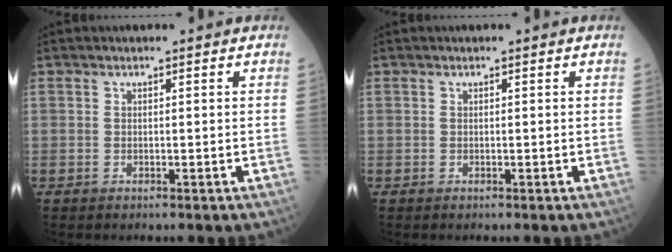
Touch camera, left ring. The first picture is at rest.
{"total": 0.0}